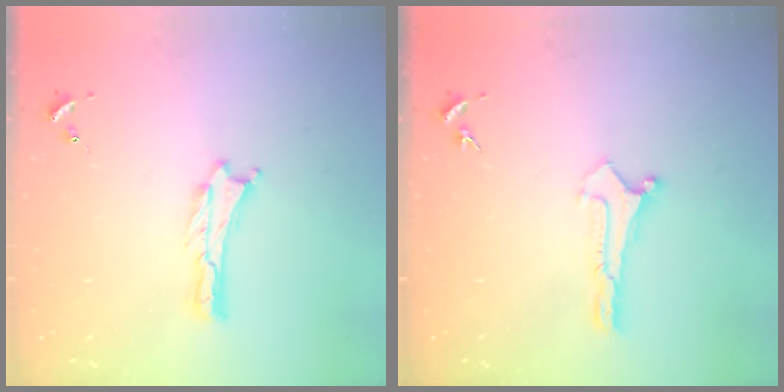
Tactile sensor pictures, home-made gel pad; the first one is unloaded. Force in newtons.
{"total": 0.0}